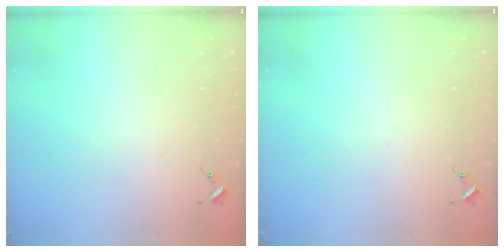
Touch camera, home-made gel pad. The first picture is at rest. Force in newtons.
{"total": 0.0}